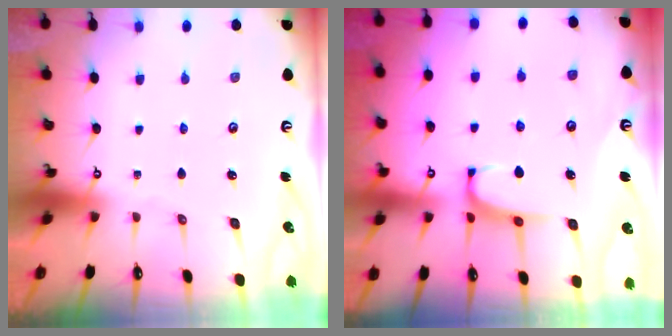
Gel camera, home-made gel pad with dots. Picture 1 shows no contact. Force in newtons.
{"total": 1.4, "press": 1.2, "slide": 0.7}